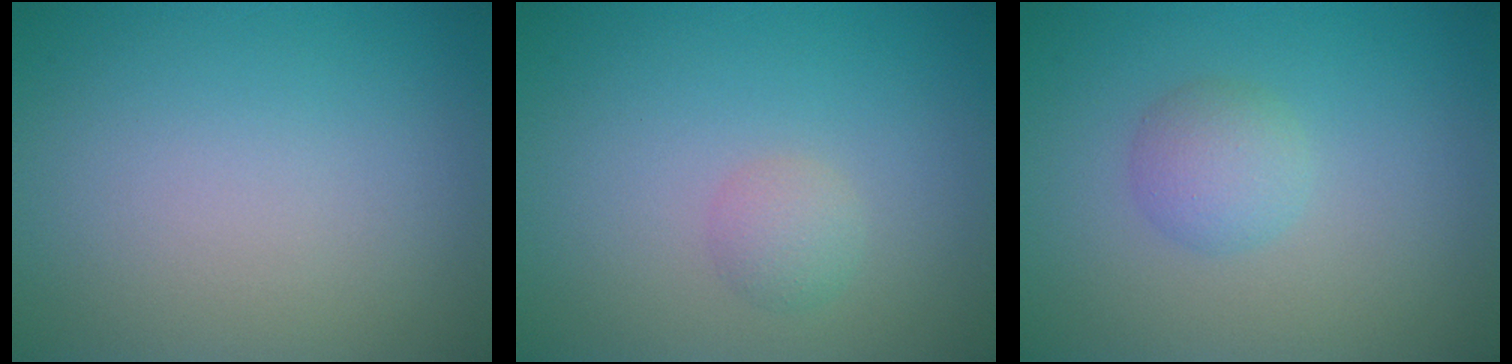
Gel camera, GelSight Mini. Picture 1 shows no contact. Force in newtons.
{"total": 1.4, "press": 1.4, "slide": 0.0}
{"total": 2.1, "press": 2.1, "slide": 0.1}